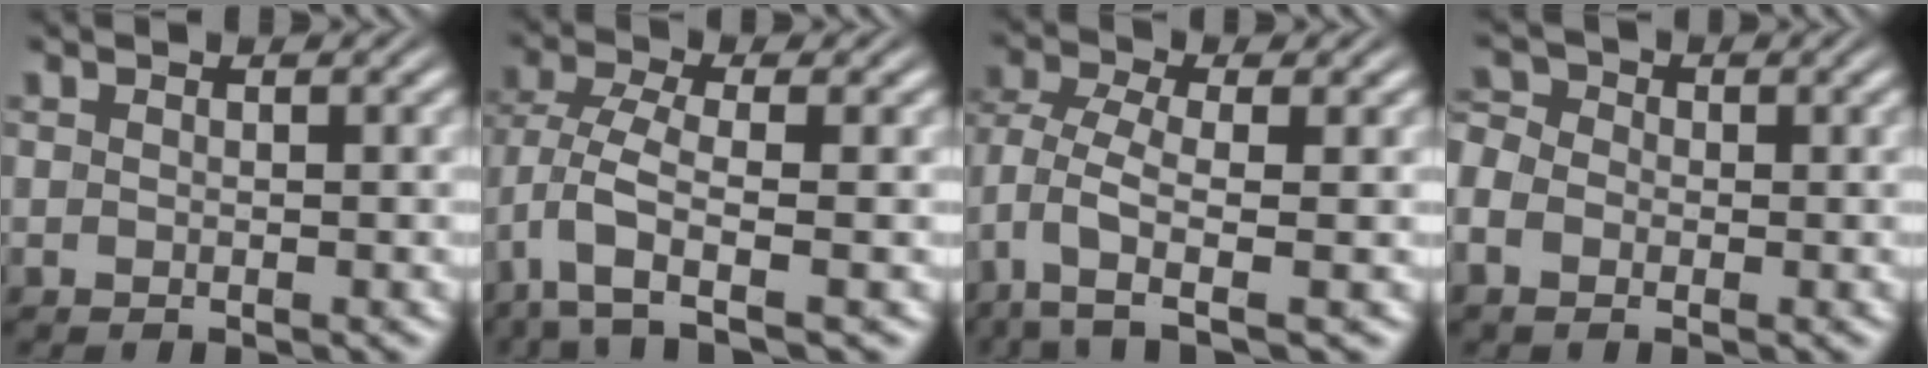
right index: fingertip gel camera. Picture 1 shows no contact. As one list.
[{"total": 5.5, "force": [-2.2, 2.5, 4.4], "torque": [-0.117, -0.041, -0.014]}, {"total": 5.4, "force": [-2.0, 2.6, 4.2], "torque": [-0.119, -0.049, -0.008]}, {"total": 4.4, "force": [-0.5, 3.9, 2.0], "torque": [-0.049, -0.006, -0.017]}]